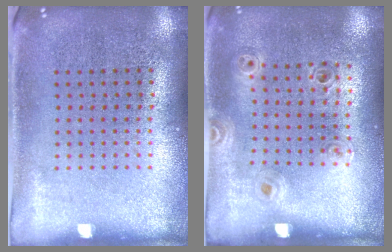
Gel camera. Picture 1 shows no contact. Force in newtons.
{"total": 0.9, "press": 0.9, "slide": 0.2}